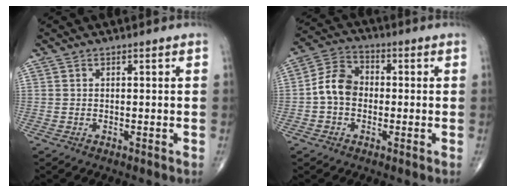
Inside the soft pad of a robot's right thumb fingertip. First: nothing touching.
{"total": 7.6, "force": [-0.9, 5.9, 4.8], "torque": [-0.077, 0.028, -0.031]}